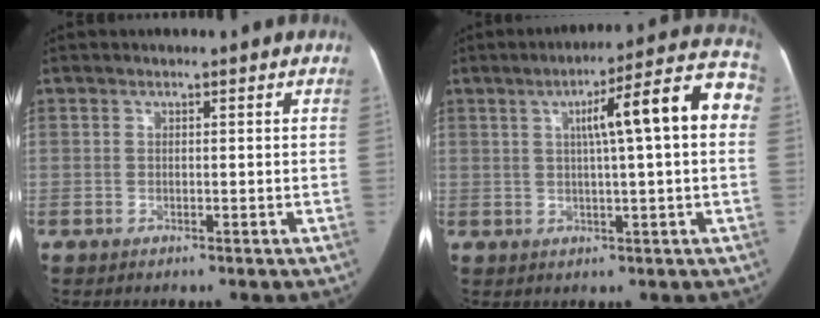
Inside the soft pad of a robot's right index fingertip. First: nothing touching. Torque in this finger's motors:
{"motor_torque": [0.61, 0.20, 0.62, 0.08]}